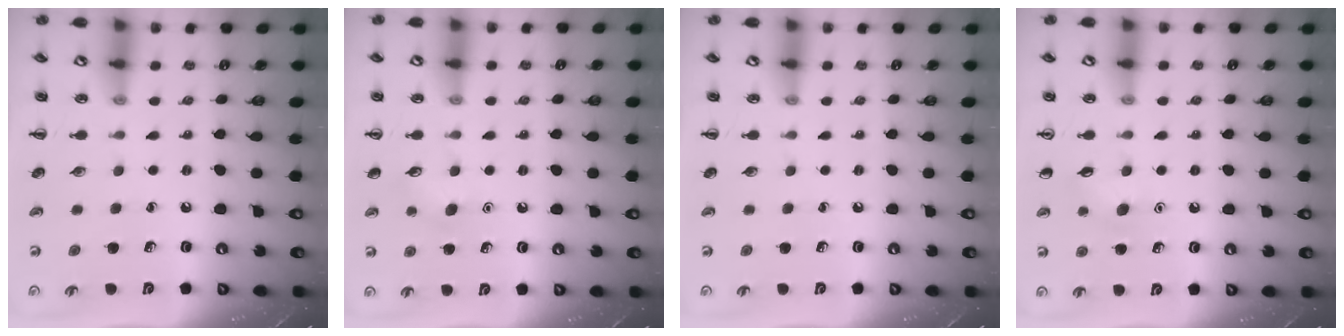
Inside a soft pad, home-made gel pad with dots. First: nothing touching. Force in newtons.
{"total": 5.1, "press": 4.9, "slide": 1.3}
{"total": 0.0}
{"total": 6.0, "press": 5.8, "slide": 1.7}